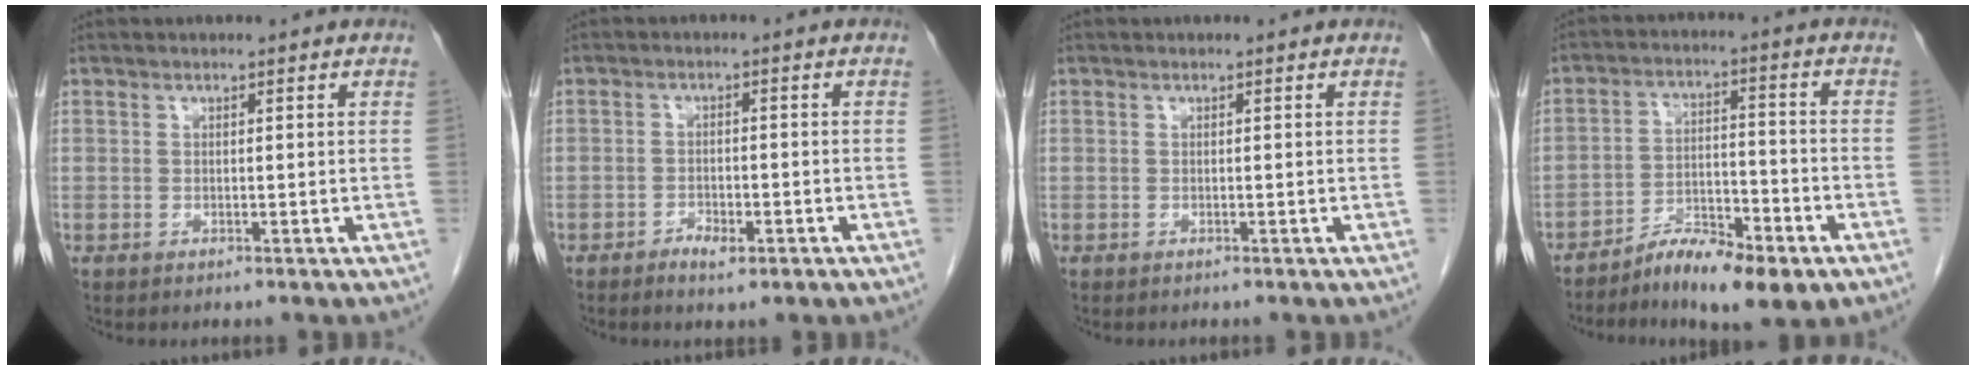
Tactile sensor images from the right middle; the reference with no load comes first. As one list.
[{"total": 2.8, "force": [-1.7, 1.0, 2.0], "torque": [-0.033, 0.003, -0.025]}, {"total": 0.0}, {"total": 10.1, "force": [-6.8, 2.9, 6.9], "torque": [-0.113, 0.005, -0.111]}]